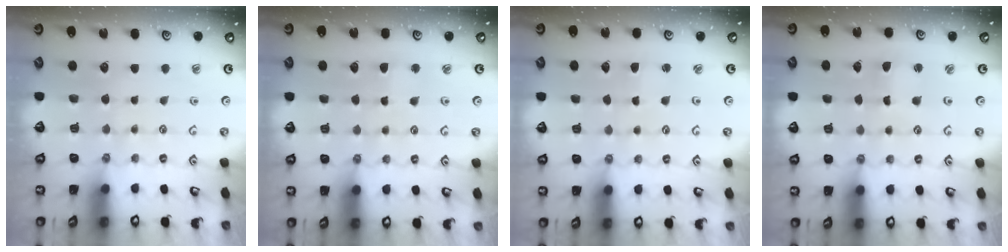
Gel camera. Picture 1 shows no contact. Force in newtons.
{"total": 3.1, "press": 3.1, "slide": 0.7}
{"total": 2.6, "press": 2.6, "slide": 0.3}
{"total": 1.5, "press": 1.5, "slide": 0.2}